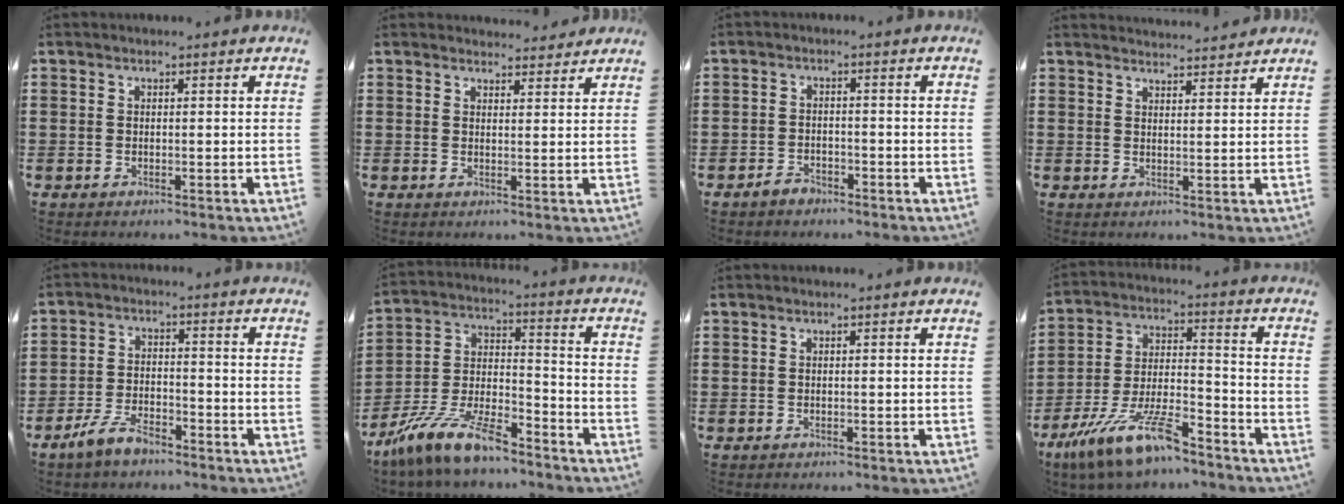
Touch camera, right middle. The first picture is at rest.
{"total": 2.3, "force": [2.3, 0.5, -0.1], "torque": [0.003, -0.004, 0.043]}
{"total": 2.1, "force": [-1.9, 0.9, 0.4], "torque": [-0.014, 0.004, -0.039]}
{"total": 2.4, "force": [2.4, 0.0, -0.2], "torque": [-0.003, -0.005, 0.047]}
{"total": 5.1, "force": [-4.2, 1.8, 2.3], "torque": [-0.059, 0.006, -0.087]}
{"total": 11.3, "force": [-9.4, 2.0, 6.0], "torque": [-0.135, 0.016, -0.190]}
{"total": 0.0}
{"total": 13.1, "force": [-10.2, 2.5, 7.9], "torque": [-0.158, 0.023, -0.194]}